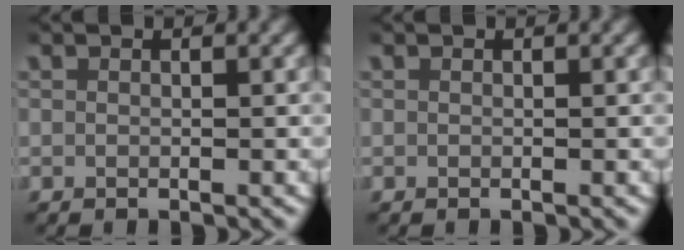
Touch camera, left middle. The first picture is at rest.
{"total": 0.0}